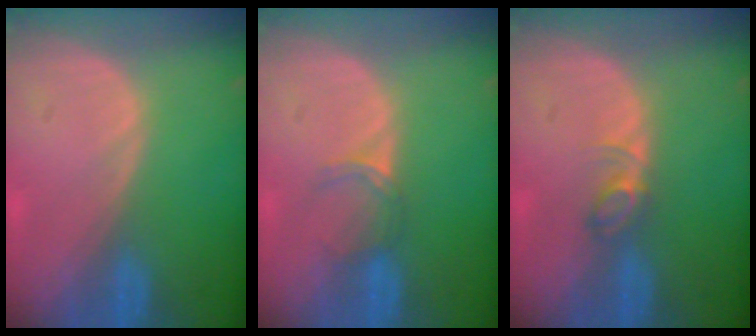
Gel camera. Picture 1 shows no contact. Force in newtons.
{"total": 2.5, "press": 2.0, "slide": 1.4}
{"total": 2.5, "press": 2.5, "slide": 0.4}